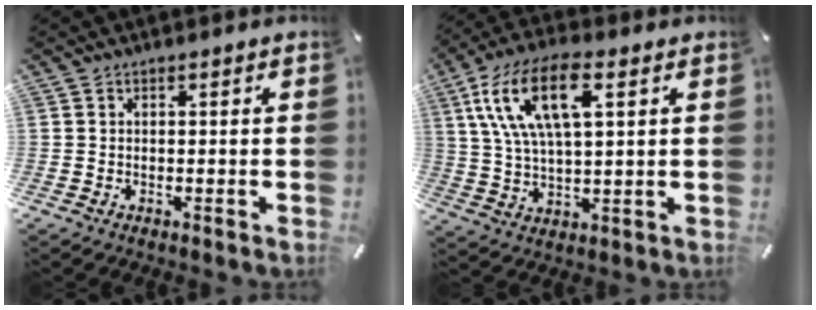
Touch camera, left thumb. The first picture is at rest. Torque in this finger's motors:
{"motor_torque": [2.53, 2.48, 1.47, -1.30, 0.81]}